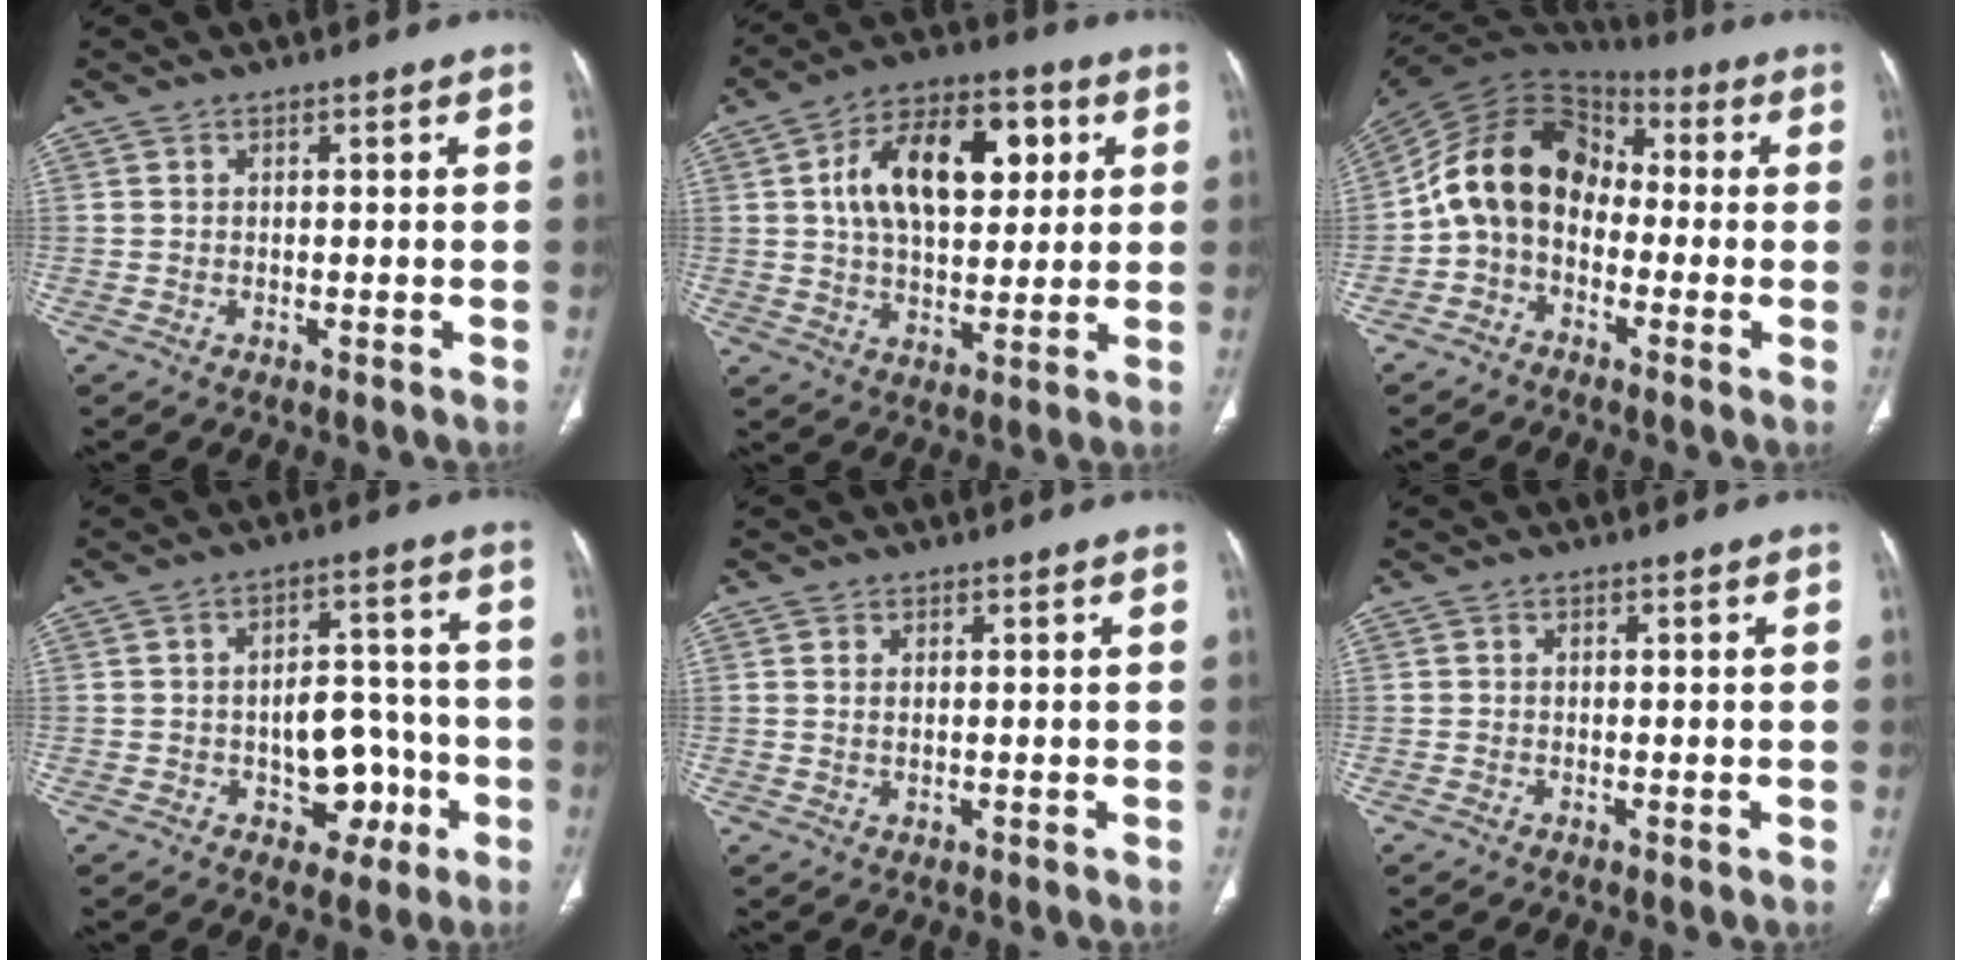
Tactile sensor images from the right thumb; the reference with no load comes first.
{"total": 18.2, "force": [4.5, 10.4, 14.2], "torque": [-0.204, 0.011, 0.072]}
{"total": 14.1, "force": [-1.7, 10.6, 9.0], "torque": [-0.143, 0.061, -0.047]}
{"total": 10.1, "force": [-3.1, 6.9, 6.6], "torque": [-0.054, 0.041, -0.036]}
{"total": 1.1, "force": [0.3, 0.5, 0.9], "torque": [-0.023, -0.001, 0.010]}
{"total": 0.6, "force": [-0.2, 0.3, 0.4], "torque": [-0.008, -0.001, -0.004]}